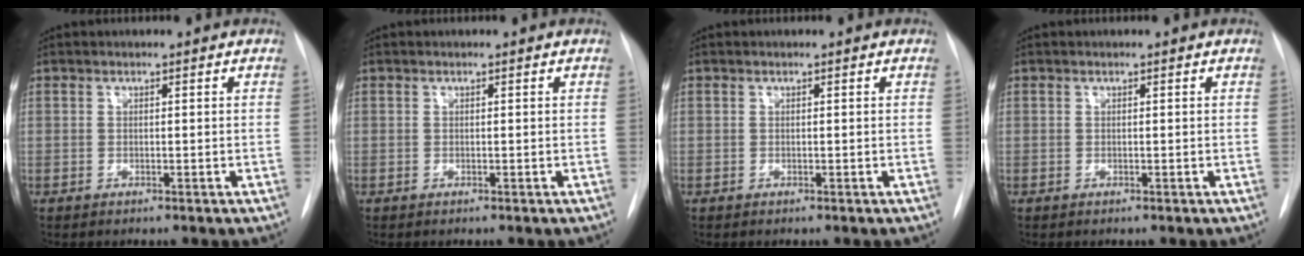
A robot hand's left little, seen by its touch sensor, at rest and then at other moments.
{"total": 0.0}
{"total": 0.0}
{"total": 0.0}